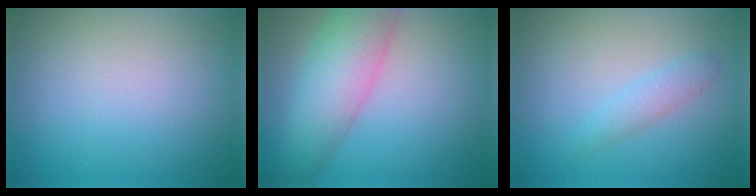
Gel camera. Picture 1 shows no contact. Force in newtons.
{"total": 6.7, "press": 6.7, "slide": 0.3}
{"total": 1.6, "press": 1.6, "slide": 0.1}